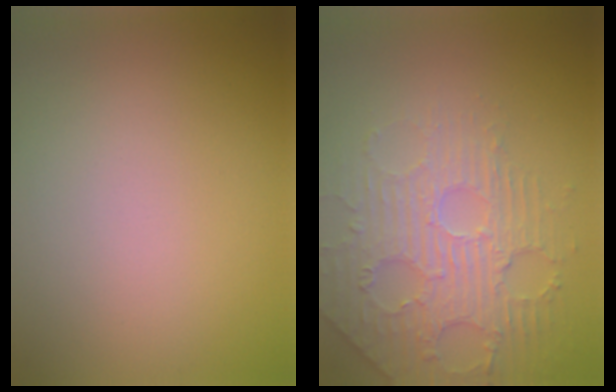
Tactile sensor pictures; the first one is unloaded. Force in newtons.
{"total": 4.6, "press": 3.8, "slide": 2.7}